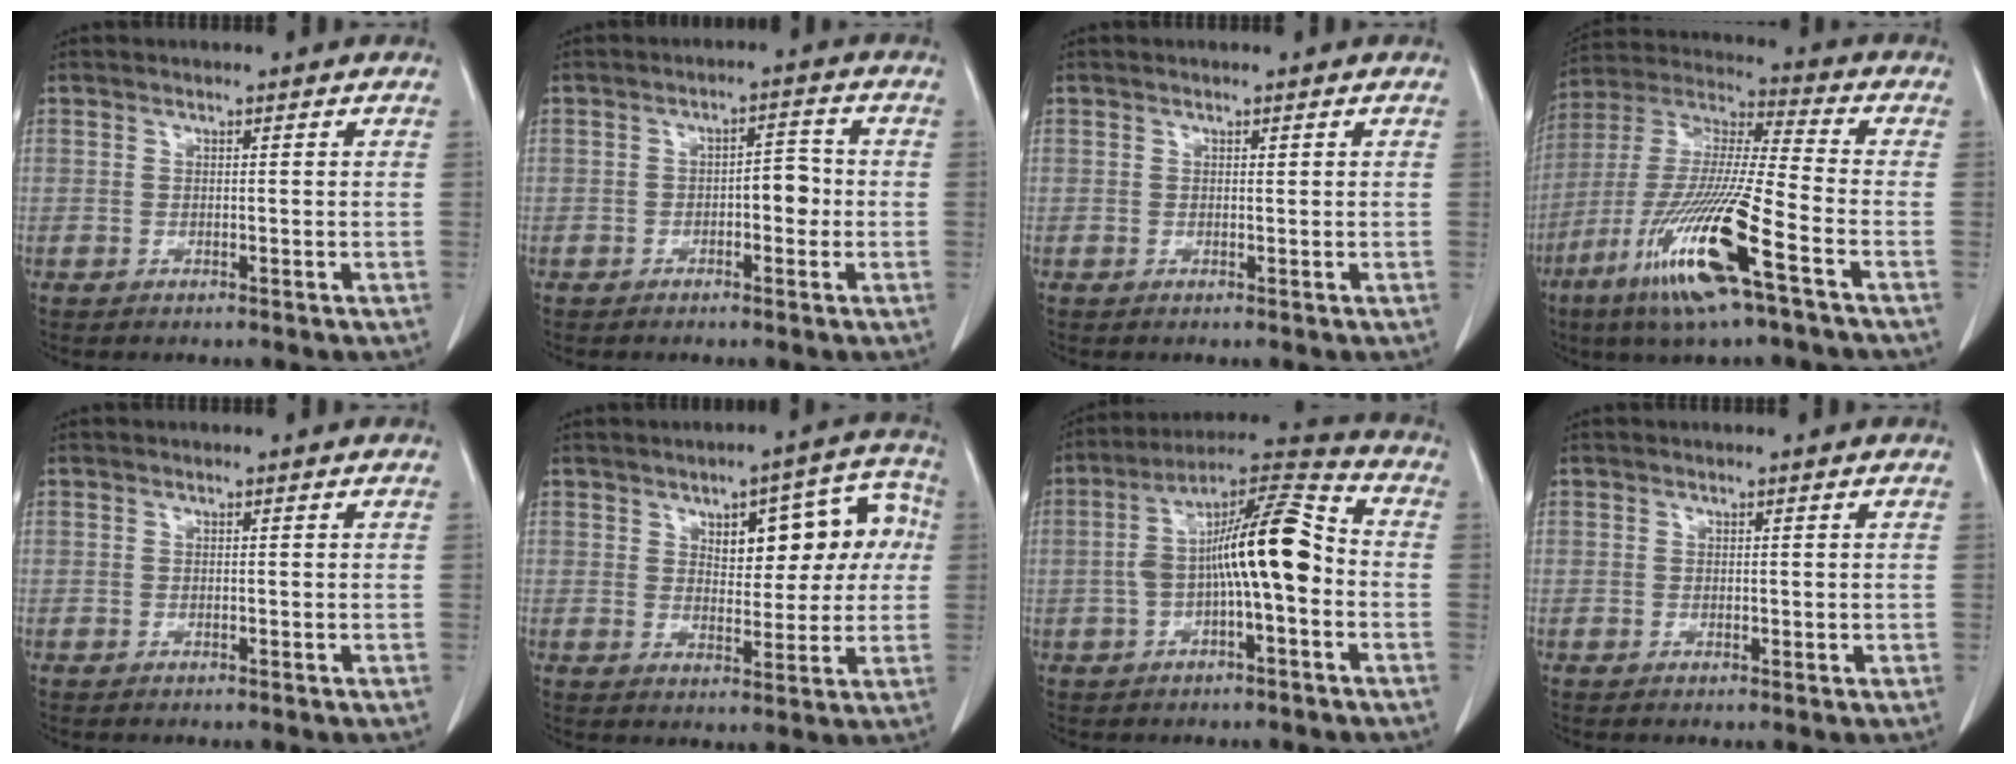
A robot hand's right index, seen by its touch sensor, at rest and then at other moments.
{"total": 3.7, "force": [-0.8, 1.7, 3.2], "torque": [-0.041, 0.012, -0.012]}
{"total": 0.0}
{"total": 18.5, "force": [-8.6, 0.7, 16.4], "torque": [-0.356, -0.039, -0.169]}
{"total": 0.0}
{"total": 10.7, "force": [2.7, 4.9, 9.2], "torque": [-0.102, 0.034, 0.037]}
{"total": 13.4, "force": [-1.1, 2.5, 13.1], "torque": [-0.226, 0.037, -0.019]}
{"total": 0.8, "force": [0.2, 0.5, 0.6], "torque": [-0.008, -0.002, 0.004]}